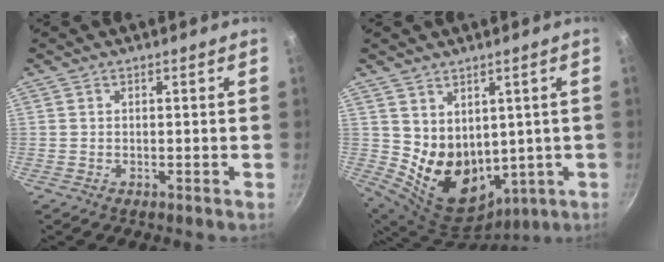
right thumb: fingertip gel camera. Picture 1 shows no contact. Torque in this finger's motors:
{"motor_torque": [-0.56, 1.42, 0.20, 0.13, 0.33]}